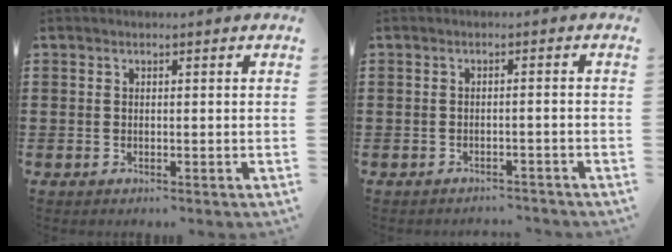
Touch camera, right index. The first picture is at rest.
{"total": 1.4, "force": [-1.3, 0.0, 0.2], "torque": [-0.008, -0.001, -0.028]}